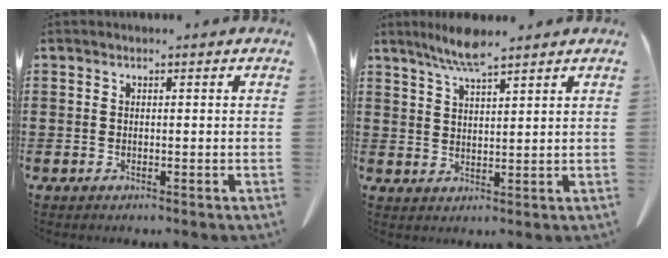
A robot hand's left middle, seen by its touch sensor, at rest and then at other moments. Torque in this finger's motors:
{"motor_torque": [1.17, -0.97, 0.15, 0.07]}